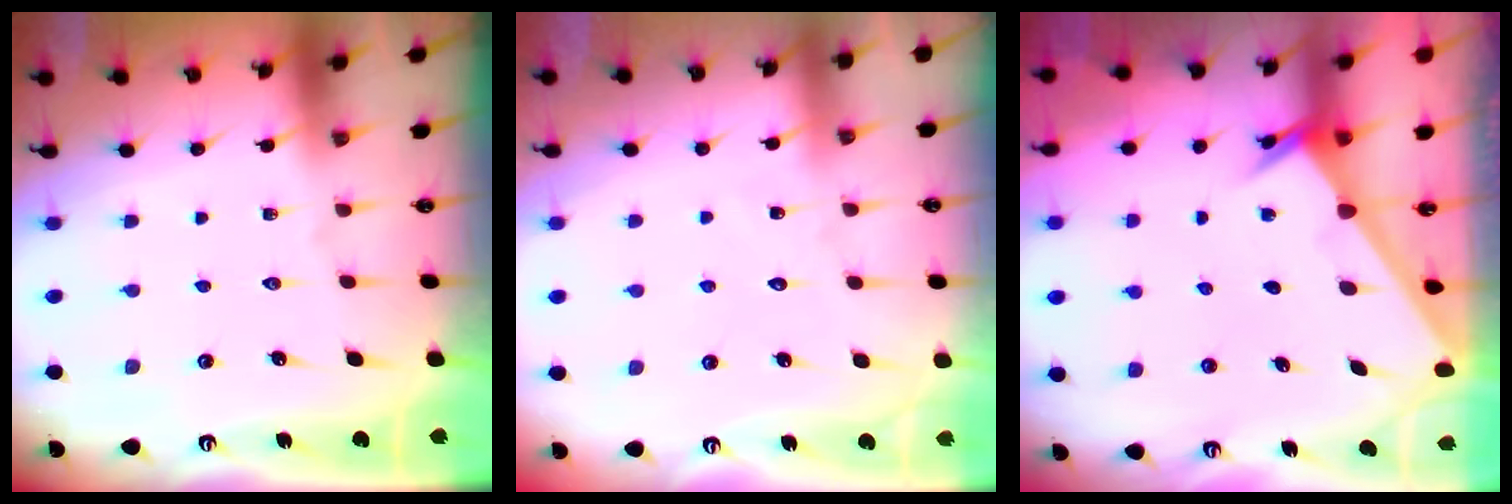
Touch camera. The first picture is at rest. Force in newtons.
{"total": 5.5, "press": 5.5, "slide": 0.5}
{"total": 2.6, "press": 2.6, "slide": 0.2}